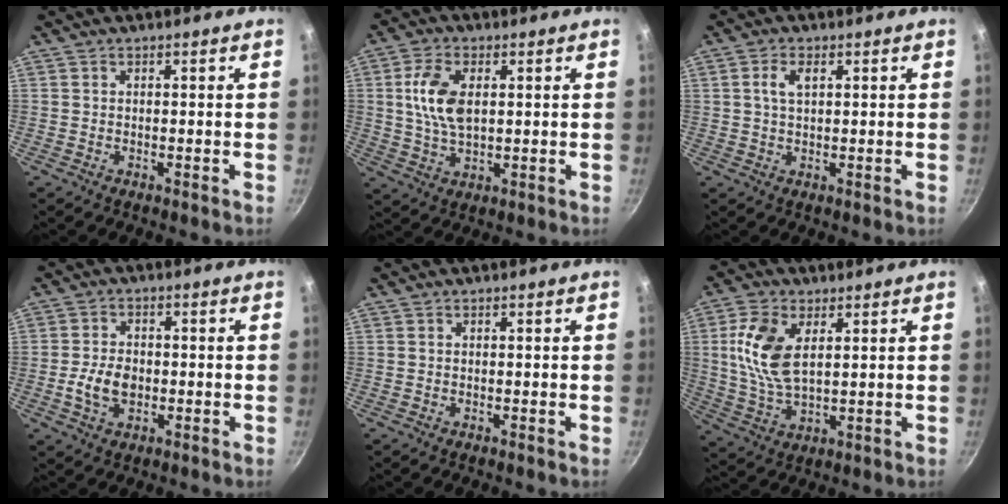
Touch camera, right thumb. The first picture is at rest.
{"total": 9.0, "force": [1.7, 5.1, 7.3], "torque": [-0.134, -0.001, 0.032]}
{"total": 3.5, "force": [1.1, 1.9, 2.8], "torque": [-0.045, 0.003, 0.020]}
{"total": 6.4, "force": [-1.2, 4.3, 4.6], "torque": [-0.077, 0.010, -0.024]}
{"total": 0.0}
{"total": 11.3, "force": [3.0, 6.1, 9.0], "torque": [-0.179, -0.010, 0.062]}